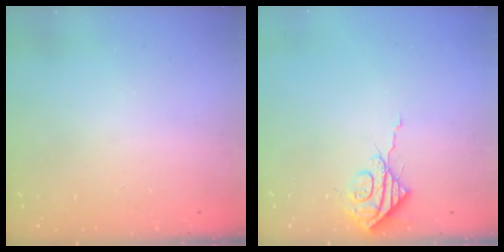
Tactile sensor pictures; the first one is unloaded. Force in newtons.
{"total": 7.3, "press": 7.3, "slide": 0.6}